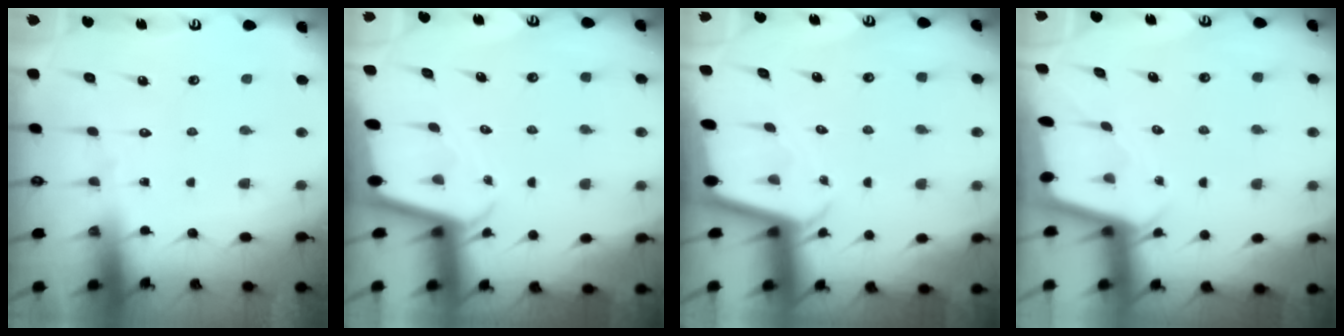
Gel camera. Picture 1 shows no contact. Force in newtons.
{"total": 2.0, "press": 2.0, "slide": 0.1}
{"total": 2.0, "press": 2.0, "slide": 0.1}
{"total": 2.0, "press": 2.0, "slide": 0.2}